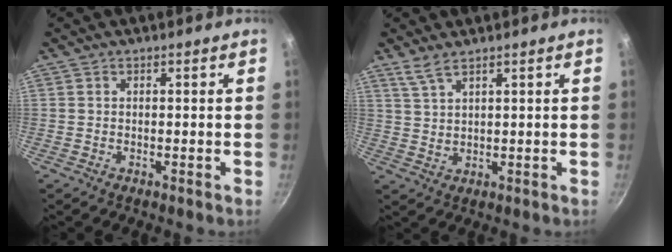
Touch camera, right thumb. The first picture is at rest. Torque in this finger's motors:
{"motor_torque": [-0.59, 0.50, -0.20, 0.00, 0.07]}